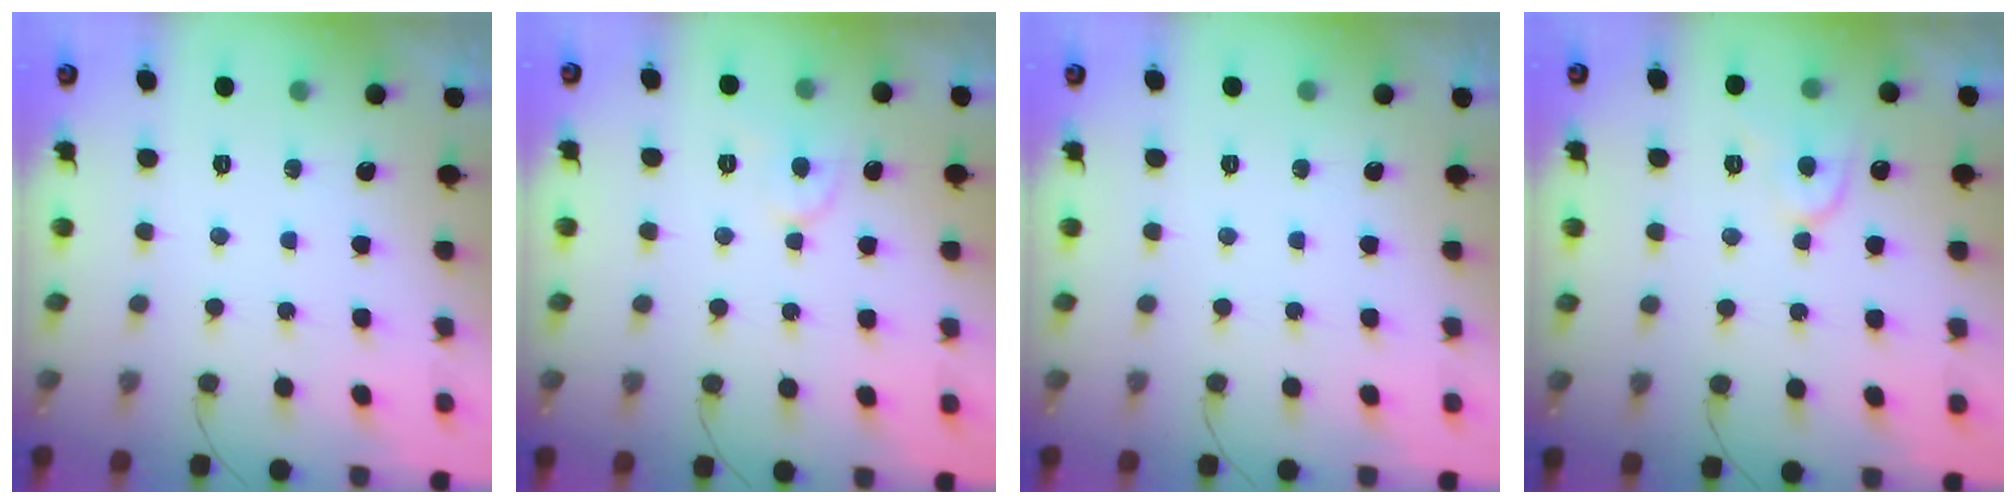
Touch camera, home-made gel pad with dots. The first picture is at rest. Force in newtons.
{"total": 5.2, "press": 5.1, "slide": 0.7}
{"total": 0.0}
{"total": 8.2, "press": 8.1, "slide": 0.9}